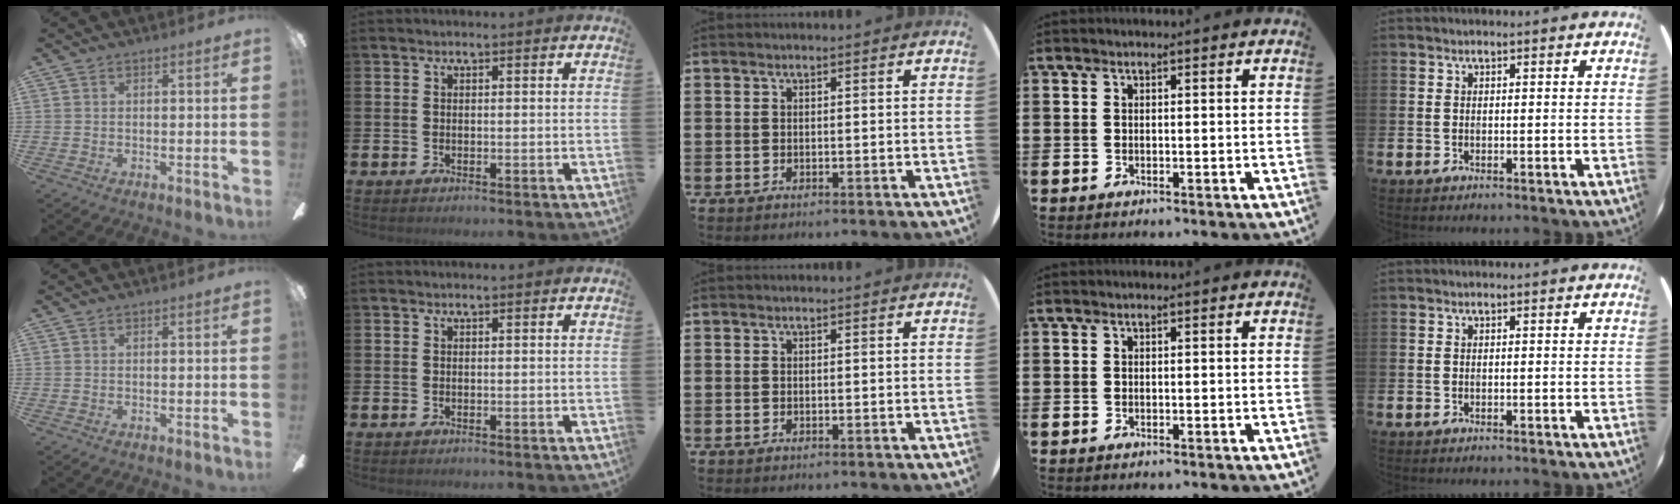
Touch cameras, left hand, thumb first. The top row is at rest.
{}